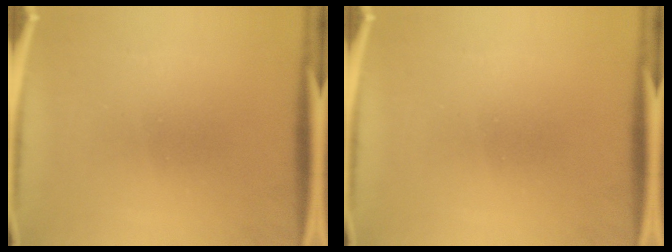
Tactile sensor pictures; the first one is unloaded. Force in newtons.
{"total": 0.0}